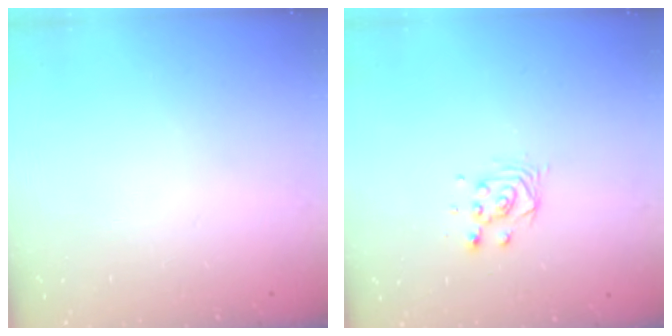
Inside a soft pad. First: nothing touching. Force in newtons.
{"total": 4.1, "press": 4.1, "slide": 0.4}